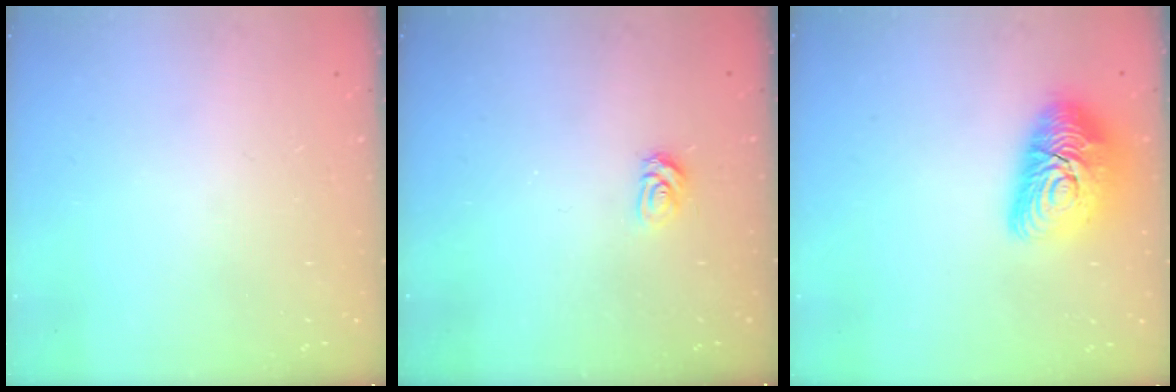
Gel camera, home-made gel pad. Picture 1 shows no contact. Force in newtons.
{"total": 3.2, "press": 3.2, "slide": 0.5}
{"total": 15.1, "press": 15.1, "slide": 0.8}